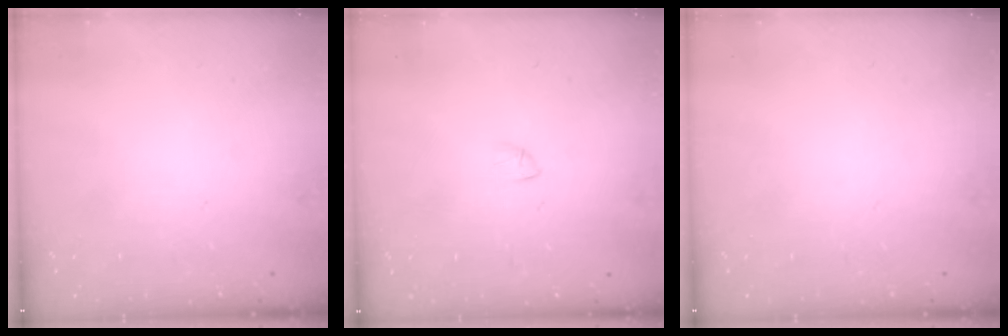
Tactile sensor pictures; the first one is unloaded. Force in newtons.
{"total": 1.2, "press": 1.1, "slide": 0.3}
{"total": 0.0}